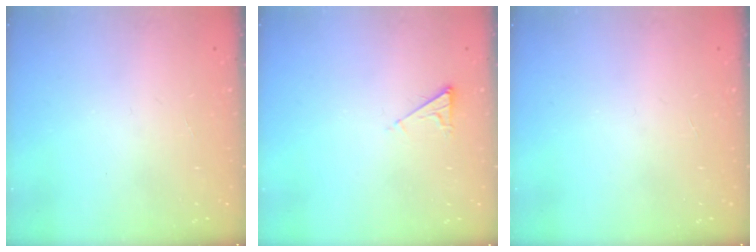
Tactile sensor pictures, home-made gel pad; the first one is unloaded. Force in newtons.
{"total": 2.9, "press": 2.9, "slide": 0.5}
{"total": 0.0}